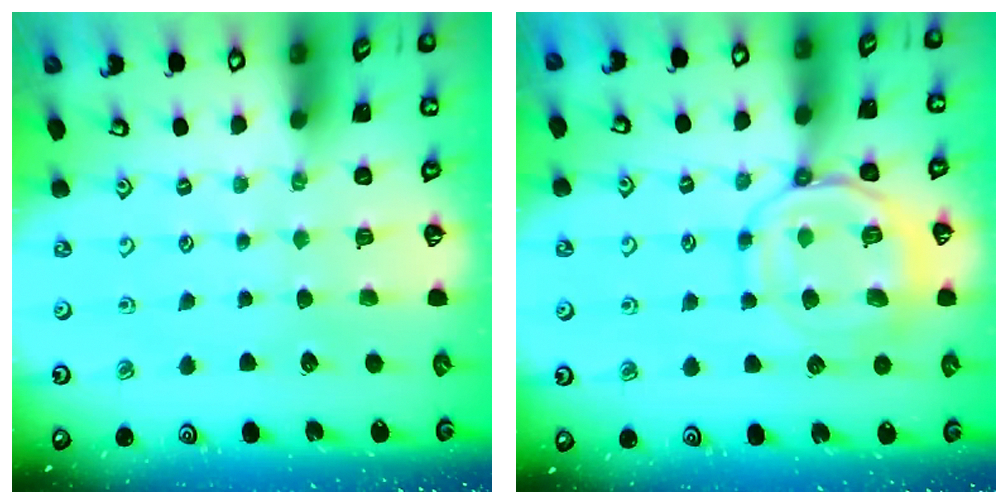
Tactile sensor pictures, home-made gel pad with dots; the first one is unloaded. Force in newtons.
{"total": 11.1, "press": 11.1, "slide": 1.1}